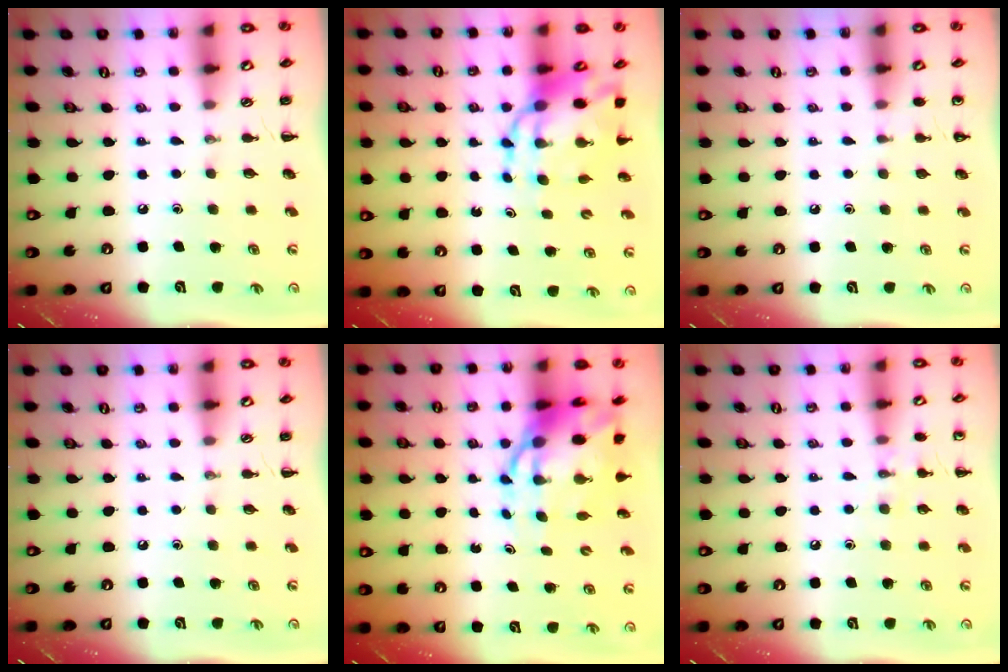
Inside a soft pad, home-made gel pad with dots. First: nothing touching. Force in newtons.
{"total": 10.0, "press": 9.7, "slide": 2.5}
{"total": 4.2, "press": 4.0, "slide": 1.2}
{"total": 0.0}
{"total": 11.3, "press": 10.9, "slide": 2.8}
{"total": 6.5, "press": 6.2, "slide": 1.9}